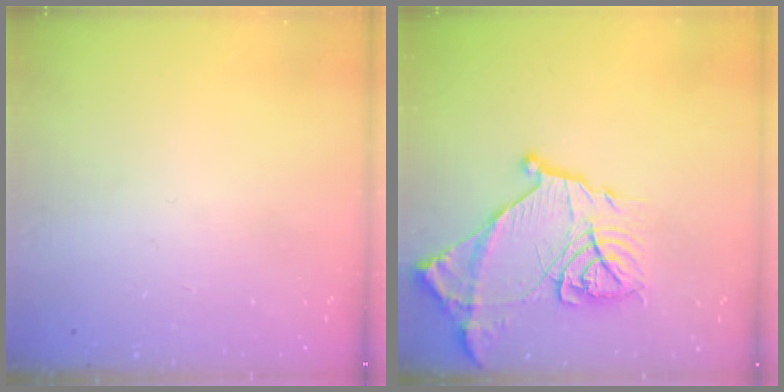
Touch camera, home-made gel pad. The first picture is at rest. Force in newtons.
{"total": 18.2, "press": 18.2, "slide": 1.4}